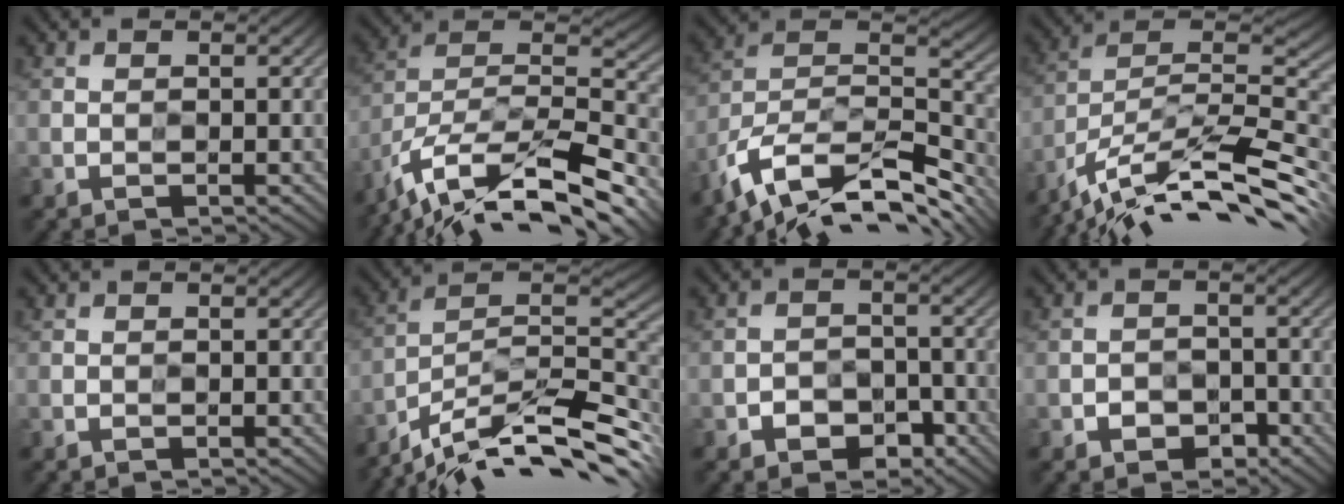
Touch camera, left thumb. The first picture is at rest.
{"total": 17.3, "force": [-12.7, 5.2, 10.5], "torque": [-0.222, -0.004, -0.224]}
{"total": 16.0, "force": [-11.7, 5.8, 9.3], "torque": [-0.205, -0.003, -0.203]}
{"total": 15.9, "force": [-11.3, 4.1, 10.4], "torque": [-0.215, 0.013, -0.207]}
{"total": 0.0}
{"total": 15.8, "force": [-11.2, 4.0, 10.4], "torque": [-0.204, 0.005, -0.193]}
{"total": 3.9, "force": [-2.3, 2.5, 1.8], "torque": [-0.025, 0.002, -0.044]}
{"total": 2.9, "force": [-1.7, 2.0, 1.3], "torque": [-0.018, 0.001, -0.031]}